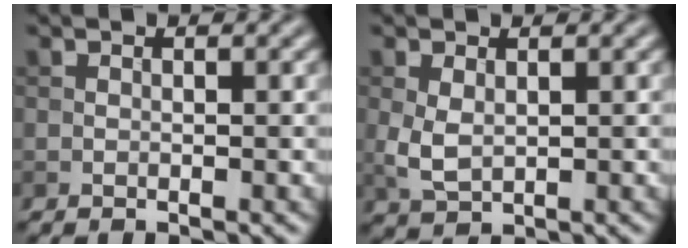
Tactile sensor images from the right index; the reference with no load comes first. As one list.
[{"total": 2.5, "force": [0.3, 1.6, 1.9], "torque": [-0.050, -0.002, 0.013]}]